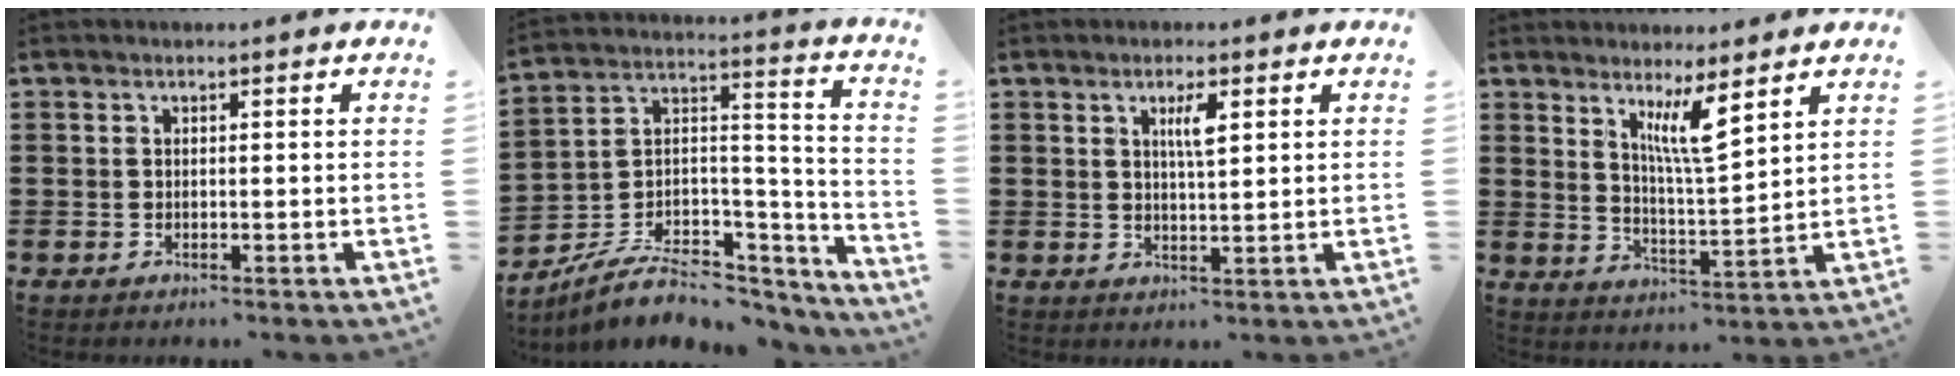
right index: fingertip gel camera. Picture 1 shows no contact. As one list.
[{"total": 7.8, "force": [-5.5, 4.1, 3.7], "torque": [-0.075, 0.011, -0.101]}, {"total": 3.3, "force": [1.3, 0.7, 3.0], "torque": [-0.055, 0.002, 0.017]}, {"total": 6.9, "force": [4.2, 0.9, 5.4], "torque": [-0.108, -0.012, 0.069]}]